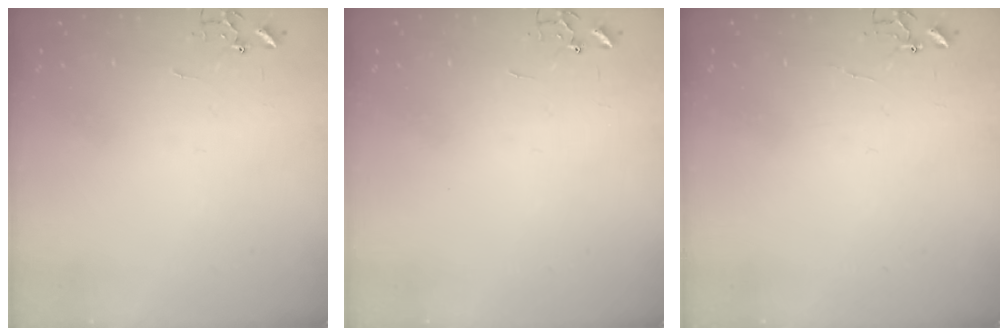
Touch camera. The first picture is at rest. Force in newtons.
{"total": 0.0}
{"total": 4.3, "press": 4.3, "slide": 0.3}